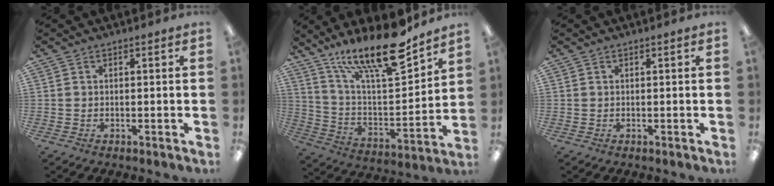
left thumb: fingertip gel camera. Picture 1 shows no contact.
{"total": 20.7, "force": [15.6, 5.8, 12.4], "torque": [-0.208, -0.106, 0.263]}
{"total": 0.0}